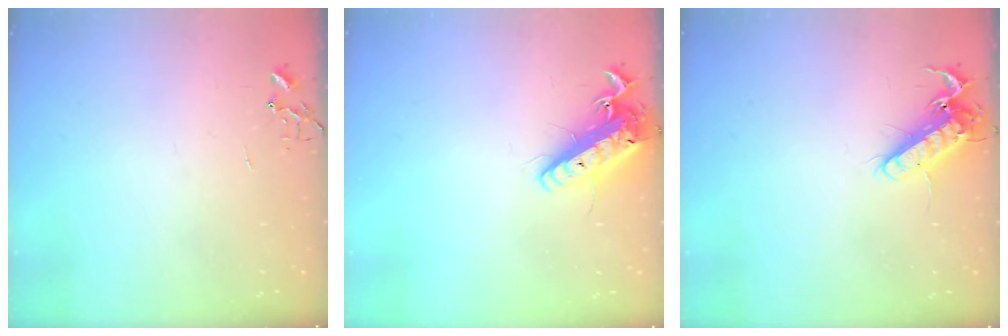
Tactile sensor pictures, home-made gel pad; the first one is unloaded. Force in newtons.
{"total": 15.0, "press": 14.7, "slide": 3.1}
{"total": 13.5, "press": 13.3, "slide": 1.9}